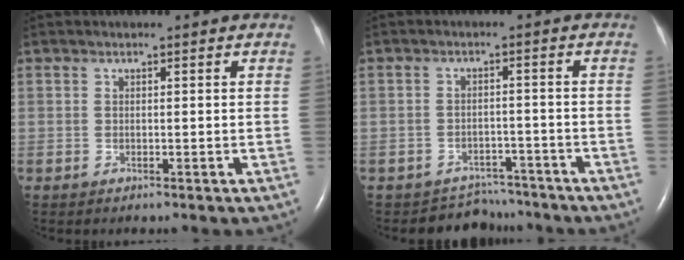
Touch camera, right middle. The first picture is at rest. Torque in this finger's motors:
{"motor_torque": [0.09, -0.10, 0.02, -0.01]}